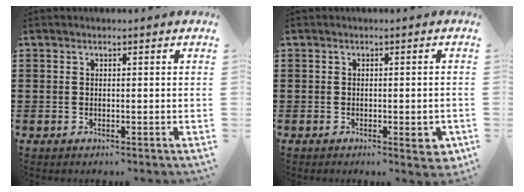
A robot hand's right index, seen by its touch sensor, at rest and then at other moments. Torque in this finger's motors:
{"motor_torque": [0.02, 0.07, -0.13, -0.10]}